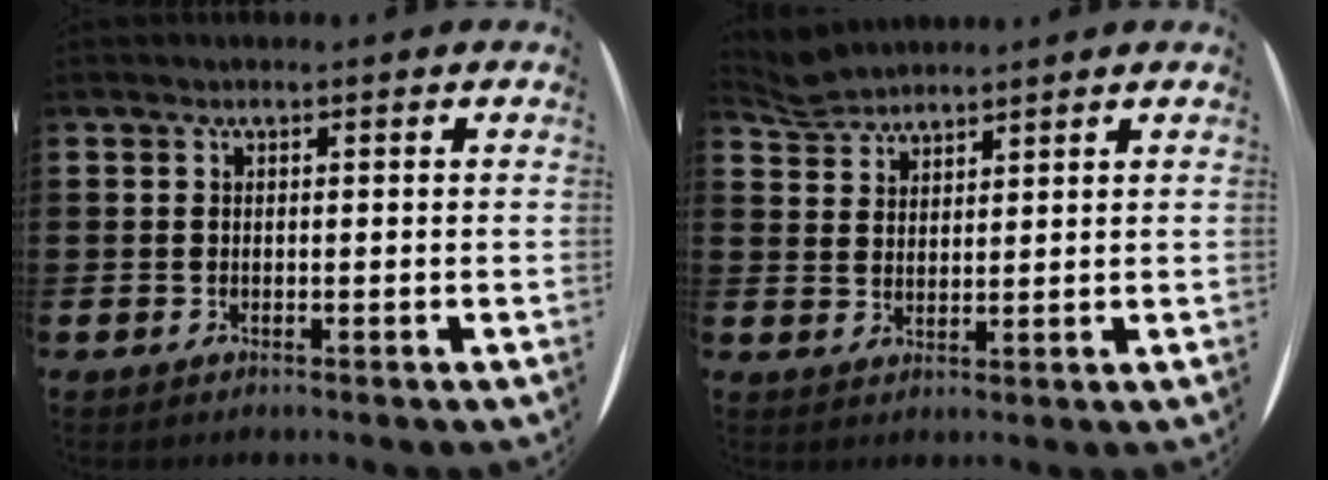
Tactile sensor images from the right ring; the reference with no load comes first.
{"total": 3.2, "force": [3.2, 0.0, -0.4], "torque": [-0.003, -0.011, 0.063]}